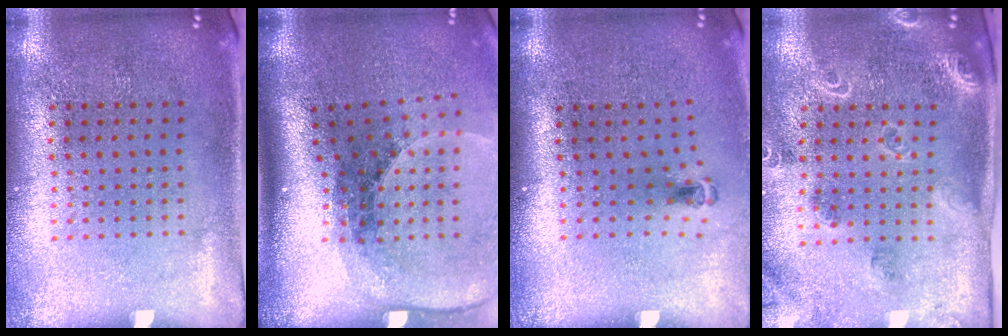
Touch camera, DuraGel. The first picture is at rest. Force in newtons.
{"total": 2.7, "press": 1.9, "slide": 1.9}
{"total": 0.6, "press": 0.4, "slide": 0.5}
{"total": 1.9, "press": 1.8, "slide": 0.3}